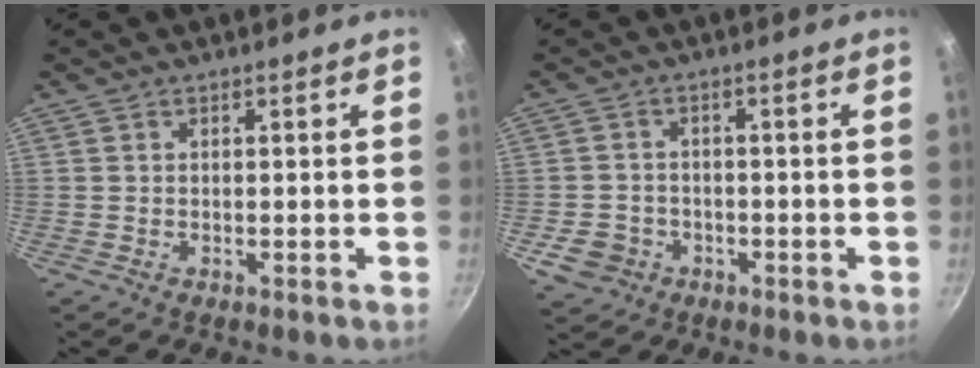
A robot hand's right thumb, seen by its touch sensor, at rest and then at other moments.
{"total": 5.6, "force": [-2.2, 4.7, 2.0], "torque": [-0.030, 0.020, -0.030]}